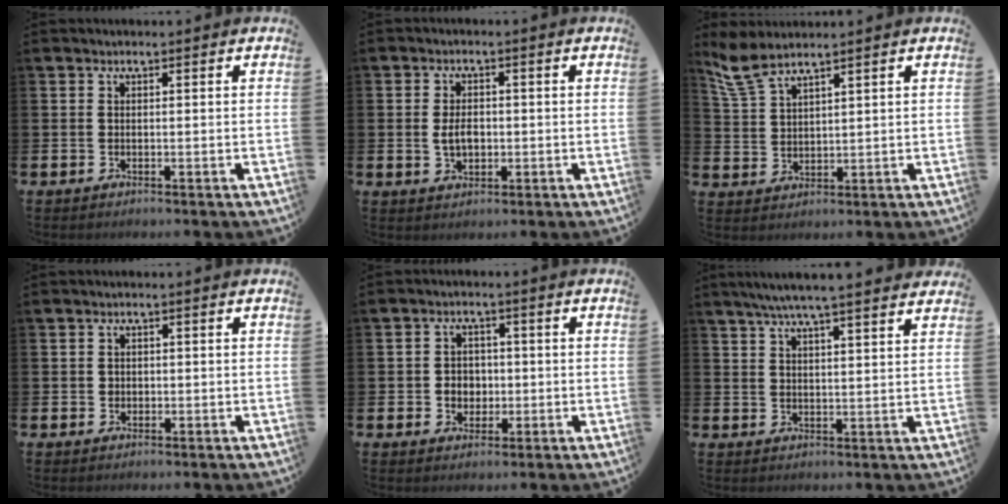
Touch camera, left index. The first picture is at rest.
{"total": 3.3, "force": [-0.1, 2.1, 2.5], "torque": [-0.028, -0.001, -0.008]}
{"total": 5.1, "force": [4.6, 0.9, 2.0], "torque": [-0.054, -0.010, 0.086]}
{"total": 1.0, "force": [0.3, 0.9, 0.2], "torque": [0.007, 0.003, 0.001]}
{"total": 3.1, "force": [-0.1, 2.9, 1.0], "torque": [-0.010, 0.001, -0.012]}
{"total": 5.9, "force": [5.5, -0.2, 2.2], "torque": [-0.058, -0.020, 0.097]}